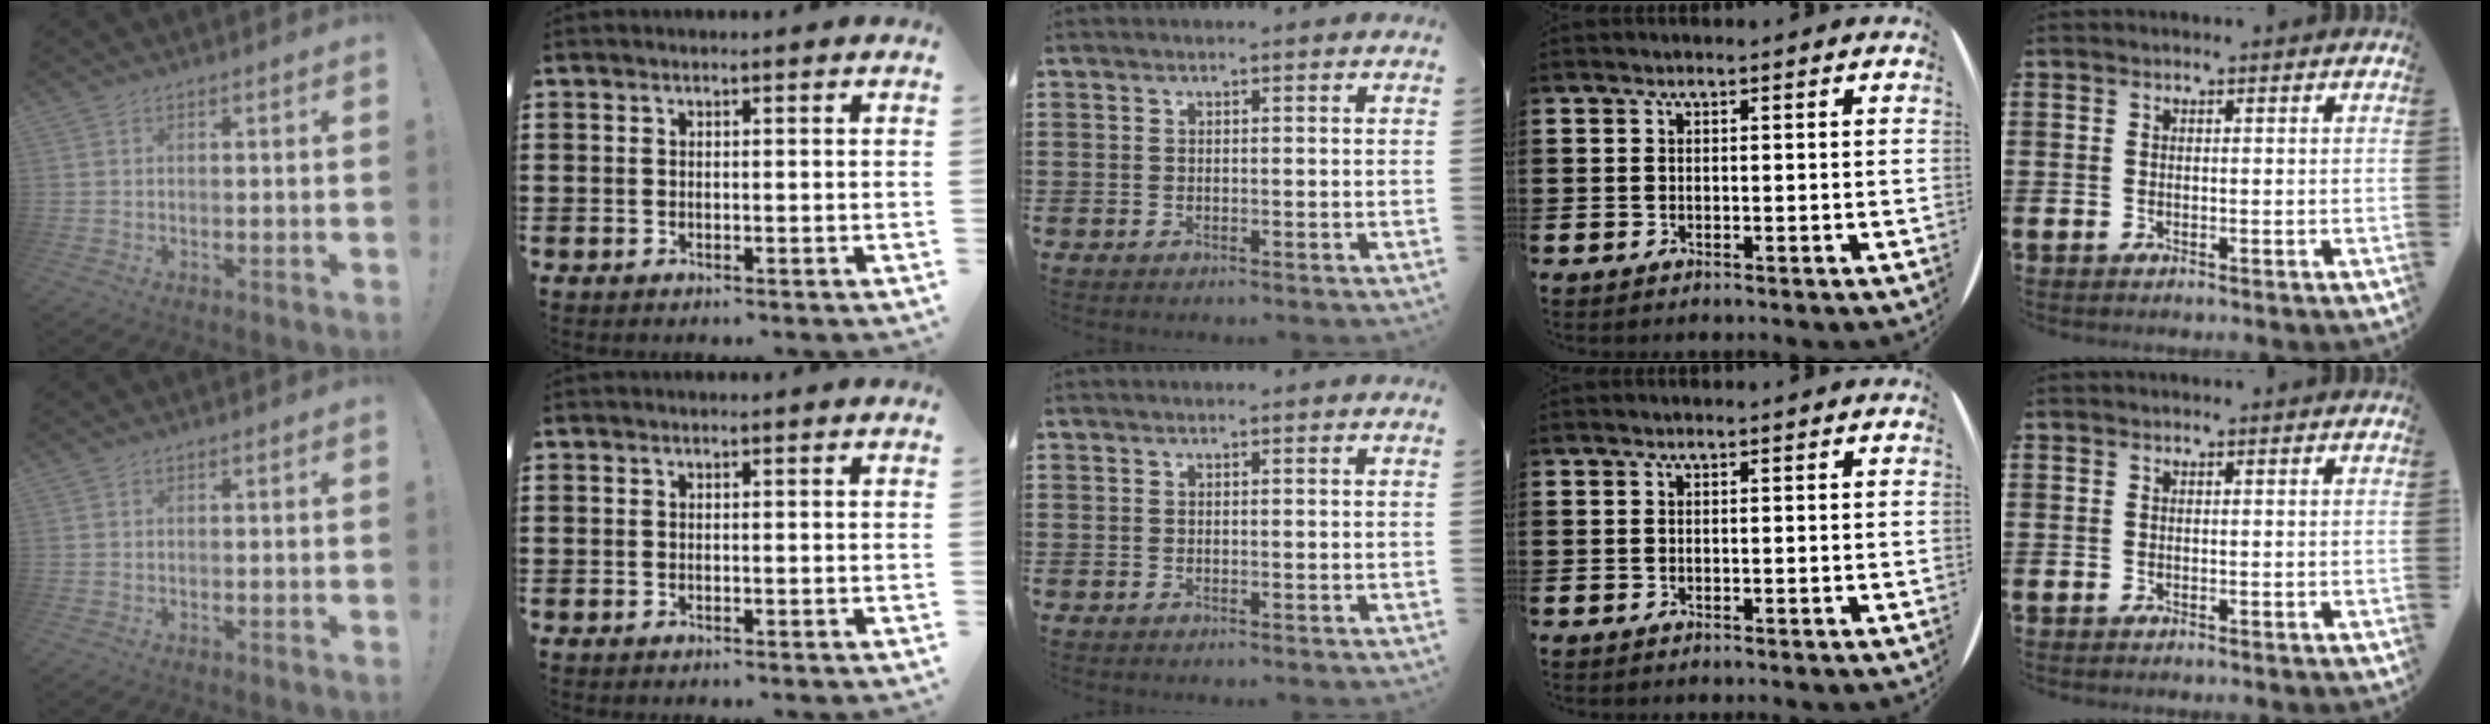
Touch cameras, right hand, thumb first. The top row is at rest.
{}